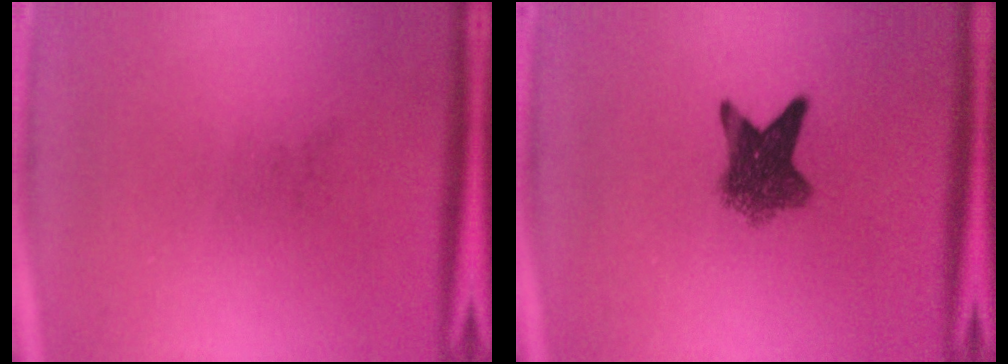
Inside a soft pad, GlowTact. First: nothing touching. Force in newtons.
{"total": 6.4}